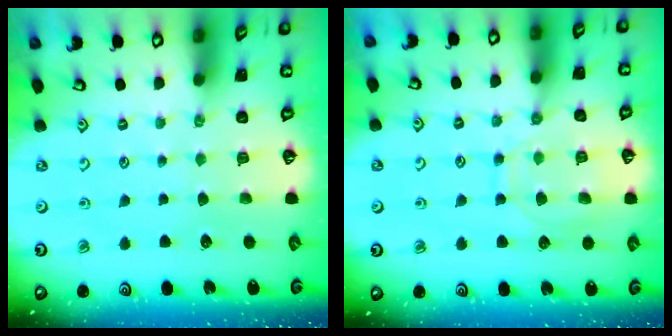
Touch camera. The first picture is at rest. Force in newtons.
{"total": 11.2, "press": 11.1, "slide": 1.0}